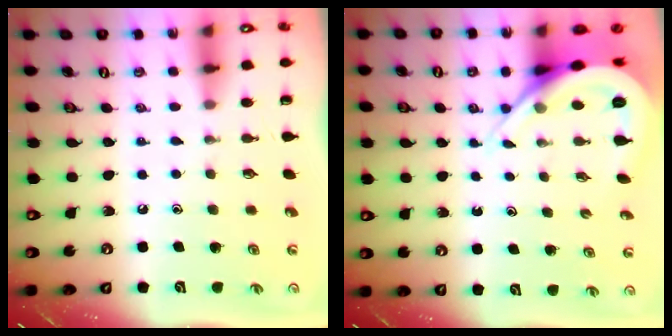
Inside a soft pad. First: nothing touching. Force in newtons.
{"total": 8.2, "press": 8.2, "slide": 0.8}